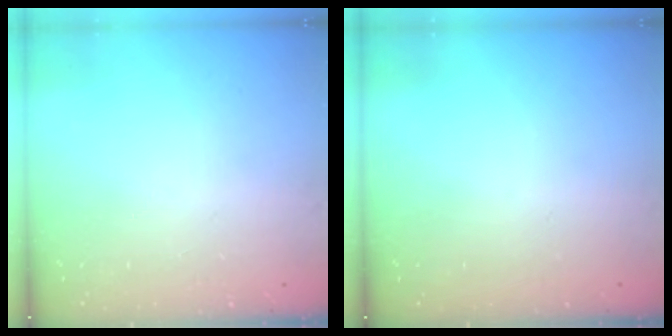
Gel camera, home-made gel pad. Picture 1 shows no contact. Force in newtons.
{"total": 0.0}